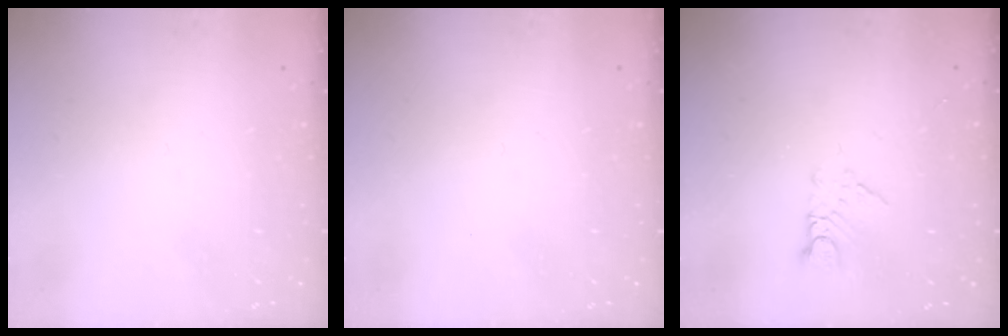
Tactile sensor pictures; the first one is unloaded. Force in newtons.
{"total": 0.0}
{"total": 3.2, "press": 3.2, "slide": 0.2}